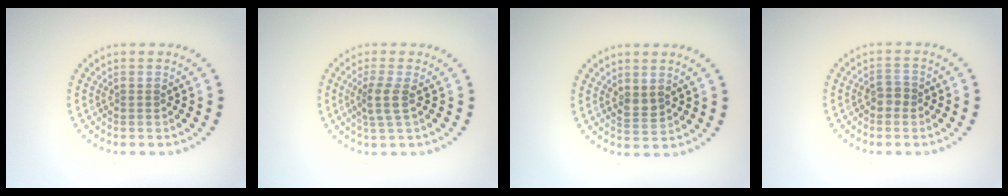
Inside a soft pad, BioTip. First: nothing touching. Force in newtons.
{"total": 2.2, "press": 1.7, "slide": 1.3}
{"total": 1.4, "press": 1.3, "slide": 0.5}
{"total": 1.4, "press": 1.4, "slide": 0.5}